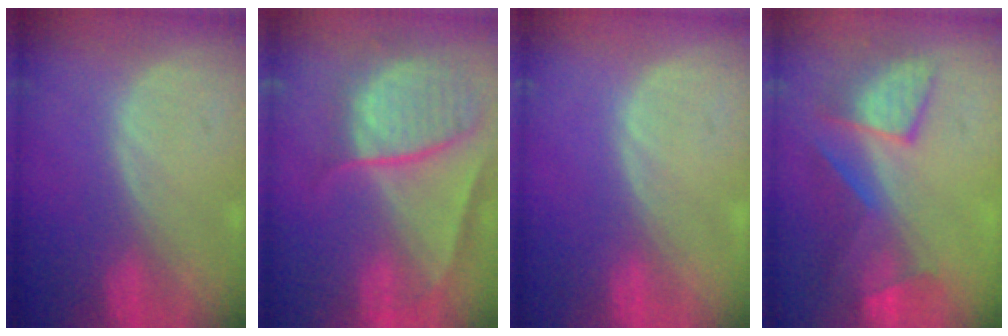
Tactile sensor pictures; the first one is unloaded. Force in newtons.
{"total": 10.4, "press": 8.8, "slide": 5.6}
{"total": 0.0}
{"total": 7.6, "press": 7.5, "slide": 1.1}